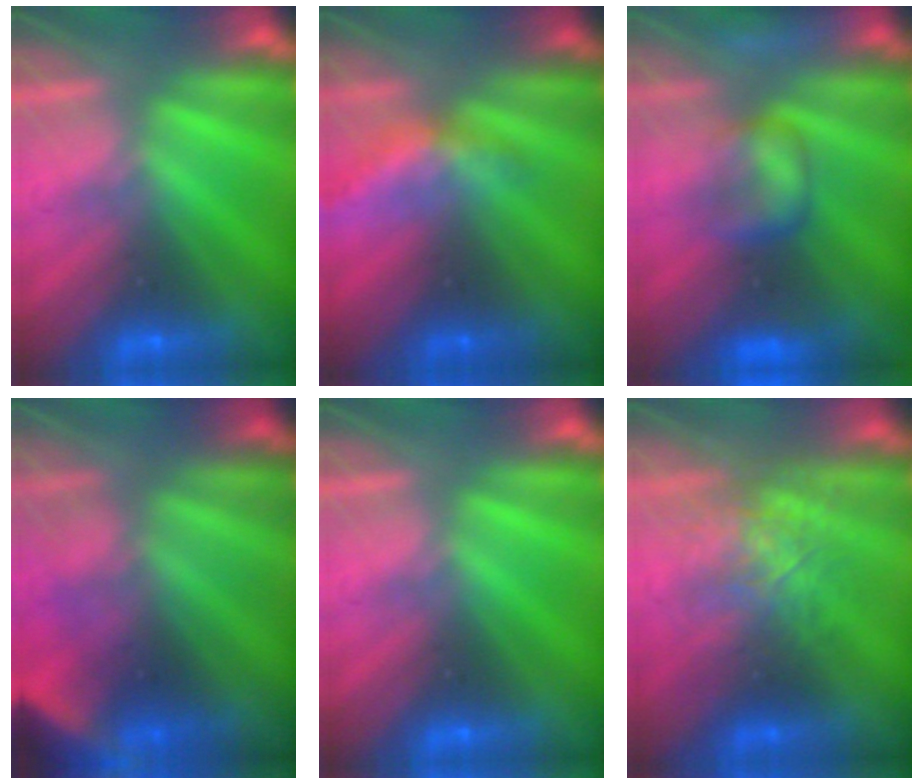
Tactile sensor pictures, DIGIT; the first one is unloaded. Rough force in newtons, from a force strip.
{"total": 2.1}
{"total": 9.3}
{"total": 4.4}
{"total": 0.0}
{"total": 2.5}